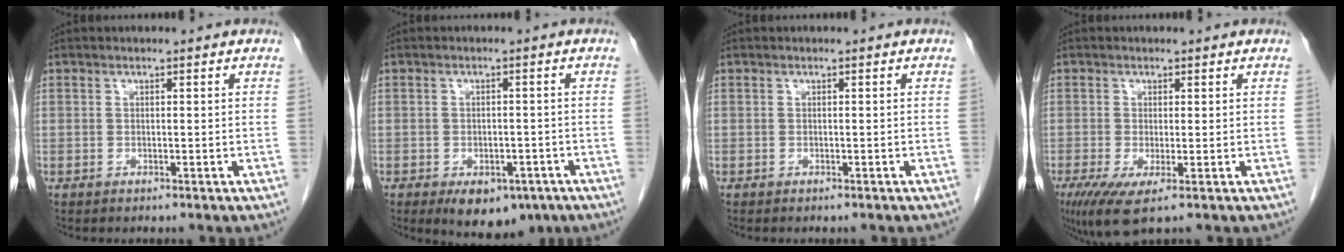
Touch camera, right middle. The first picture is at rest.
{"total": 8.1, "force": [-5.0, 4.5, 4.6], "torque": [-0.051, 0.000, -0.063]}
{"total": 0.6, "force": [-0.6, 0.1, 0.2], "torque": [-0.009, -0.002, -0.008]}
{"total": 5.3, "force": [-2.3, 1.2, 4.7], "torque": [-0.084, -0.017, -0.036]}